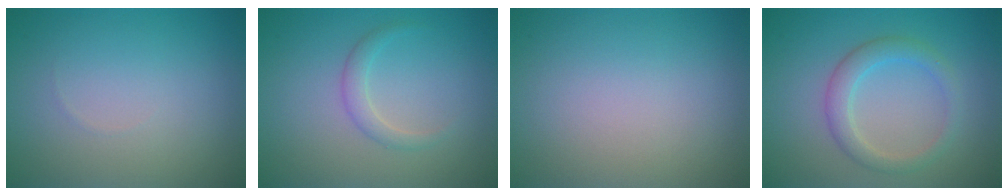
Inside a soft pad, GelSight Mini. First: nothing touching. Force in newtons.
{"total": 1.5, "press": 1.5, "slide": 0.1}
{"total": 0.0}
{"total": 2.8, "press": 2.8, "slide": 0.1}